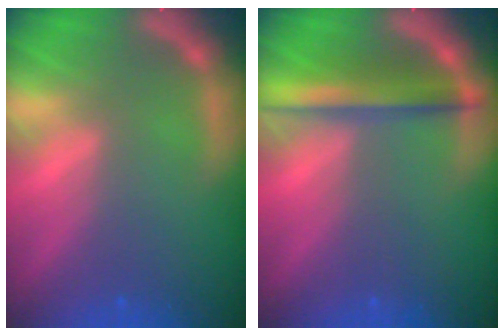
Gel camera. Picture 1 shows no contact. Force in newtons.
{"total": 4.4}